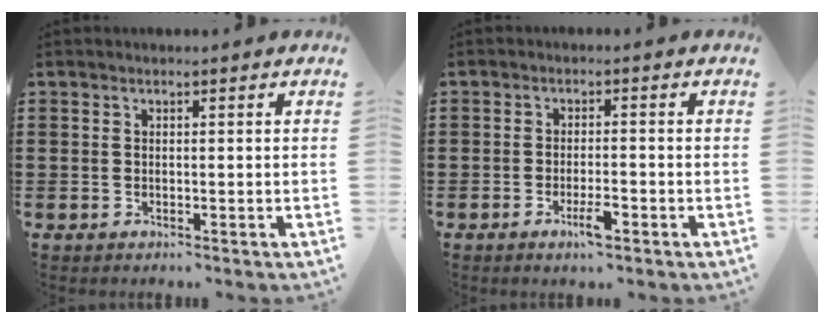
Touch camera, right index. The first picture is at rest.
{"total": 3.6, "force": [-1.8, 0.7, 3.0], "torque": [-0.061, -0.006, -0.036]}